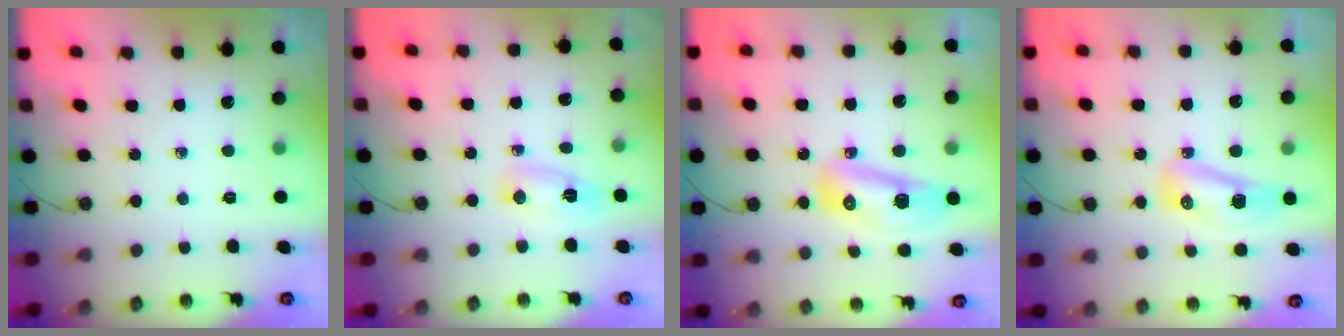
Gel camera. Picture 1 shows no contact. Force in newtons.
{"total": 4.6, "press": 4.5, "slide": 1.0}
{"total": 10.0, "press": 9.9, "slide": 1.0}
{"total": 9.6, "press": 8.9, "slide": 3.6}